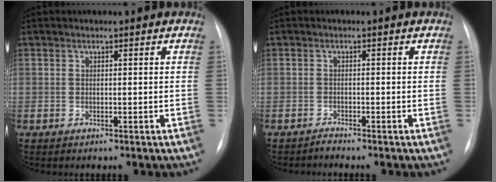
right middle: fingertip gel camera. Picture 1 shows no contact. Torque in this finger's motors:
{"motor_torque": [0.06, -0.07, 0.02, 0.00]}